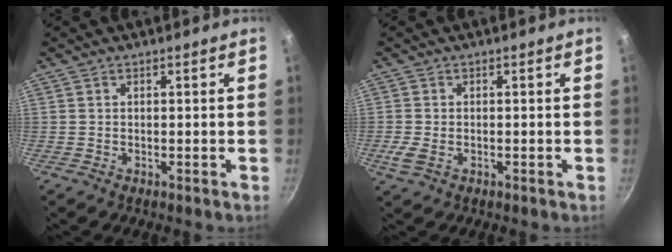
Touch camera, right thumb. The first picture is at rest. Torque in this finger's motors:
{"motor_torque": [0.15, -0.11, 0.08, 0.02, 0.08]}